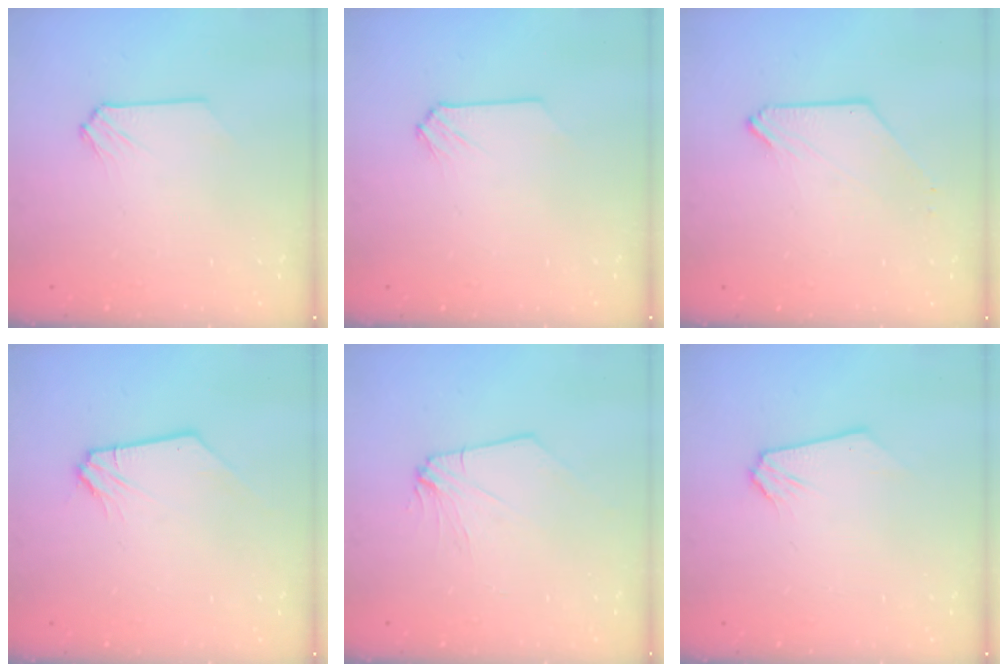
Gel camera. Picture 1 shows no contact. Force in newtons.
{"total": 0.0}
{"total": 0.0}
{"total": 1.4, "press": 1.3, "slide": 0.3}
{"total": 2.1, "press": 2.1, "slide": 0.2}
{"total": 0.0}